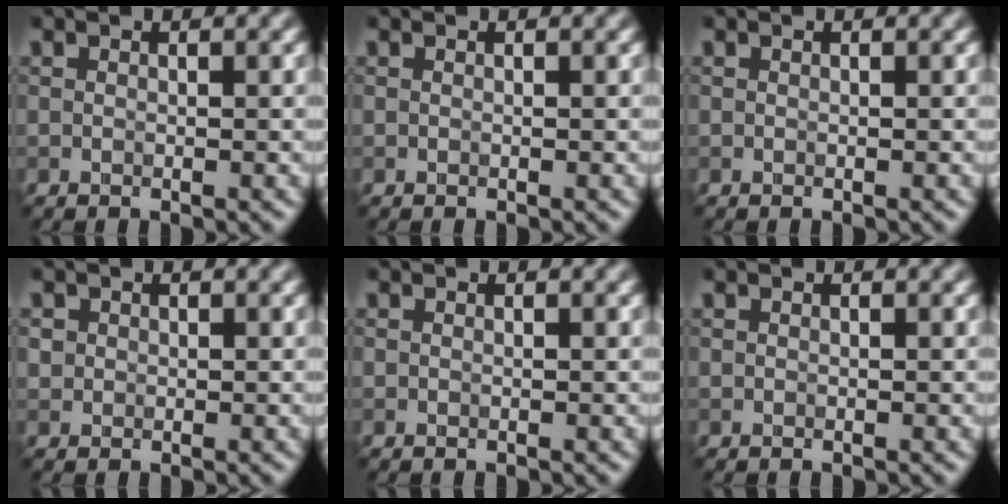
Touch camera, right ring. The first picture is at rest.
{"total": 0.0}
{"total": 0.0}
{"total": 1.0, "force": [0.3, 0.9, 0.2], "torque": [-0.001, 0.000, 0.002]}
{"total": 0.0}
{"total": 0.0}